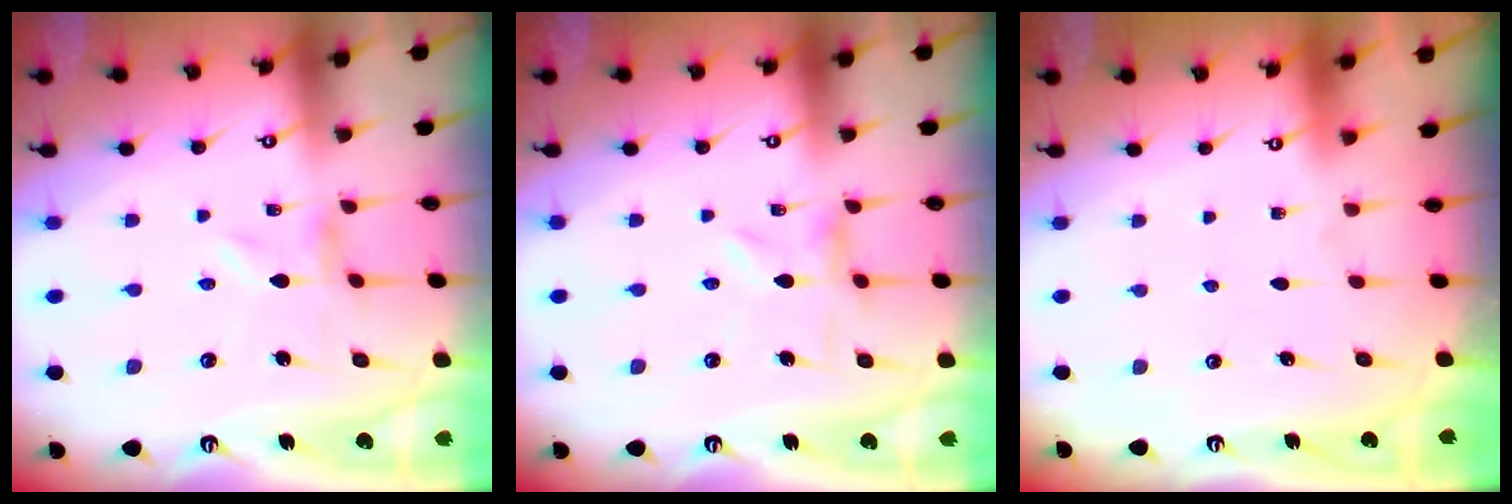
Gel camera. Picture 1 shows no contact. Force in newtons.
{"total": 1.4, "press": 1.4, "slide": 0.3}
{"total": 1.6, "press": 1.6, "slide": 0.1}